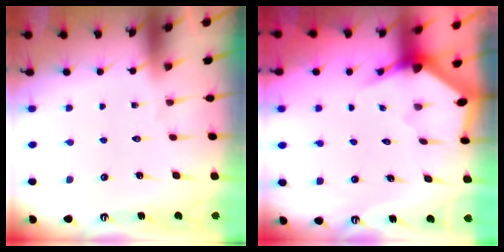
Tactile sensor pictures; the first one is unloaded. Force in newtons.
{"total": 2.9, "press": 2.9, "slide": 0.2}